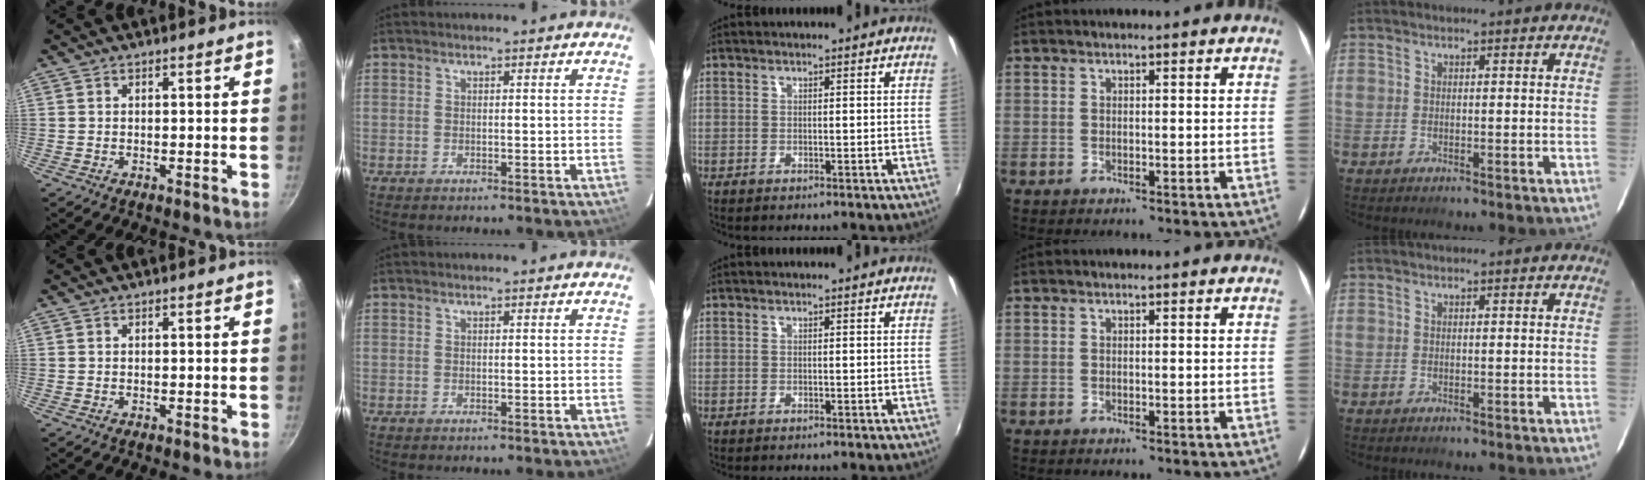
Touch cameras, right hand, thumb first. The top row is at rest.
{}